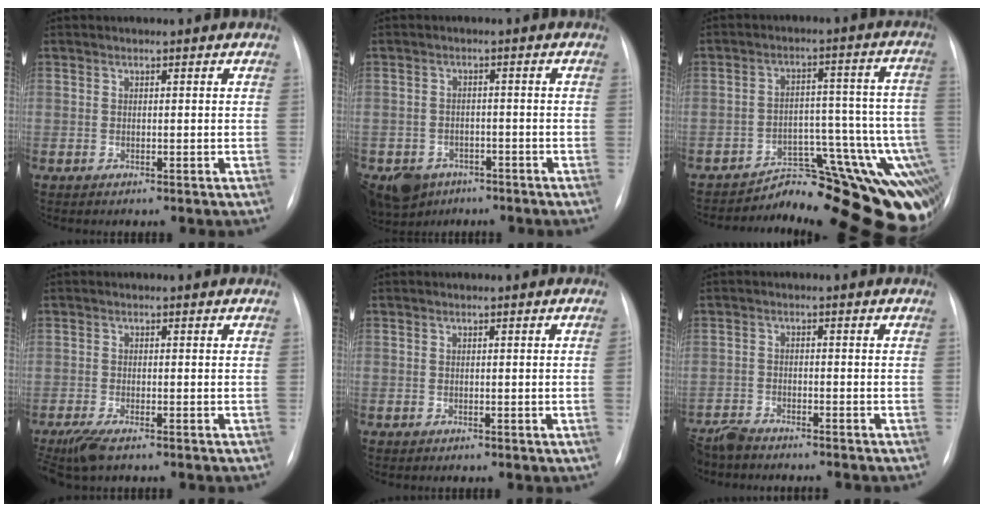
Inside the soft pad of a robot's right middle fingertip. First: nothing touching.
{"total": 7.0, "force": [-4.8, 4.9, 1.5], "torque": [-0.028, 0.005, -0.070]}
{"total": 18.7, "force": [-14.3, 4.5, 11.2], "torque": [-0.027, 0.048, -0.171]}
{"total": 4.5, "force": [-3.3, 0.9, 2.9], "torque": [-0.063, -0.014, -0.057]}
{"total": 0.8, "force": [-0.2, -0.2, 0.8], "torque": [-0.012, 0.001, -0.002]}
{"total": 5.8, "force": [-5.6, 0.8, 1.4], "torque": [-0.019, -0.017, -0.097]}